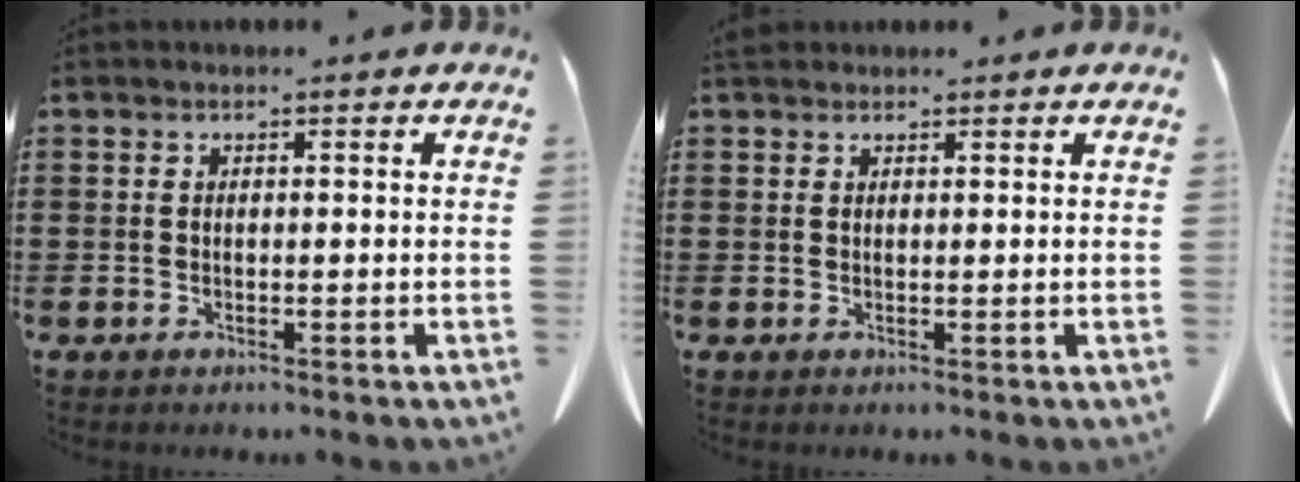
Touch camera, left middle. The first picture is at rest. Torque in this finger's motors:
{"motor_torque": [0.68, 0.43, 0.01, 0.01]}